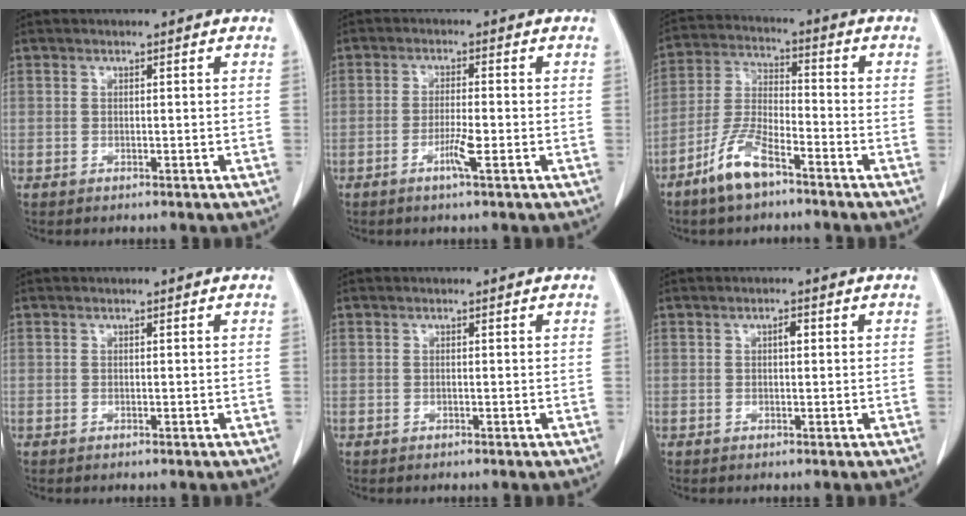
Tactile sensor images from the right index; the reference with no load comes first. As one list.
[{"total": 3.4, "force": [-1.6, -0.1, 3.1], "torque": [-0.062, -0.004, -0.032]}, {"total": 8.2, "force": [-5.5, 2.2, 5.7], "torque": [-0.126, -0.006, -0.109]}, {"total": 0.0}, {"total": 0.0}, {"total": 1.2, "force": [0.3, 0.5, 1.0], "torque": [-0.017, 0.003, 0.003]}]